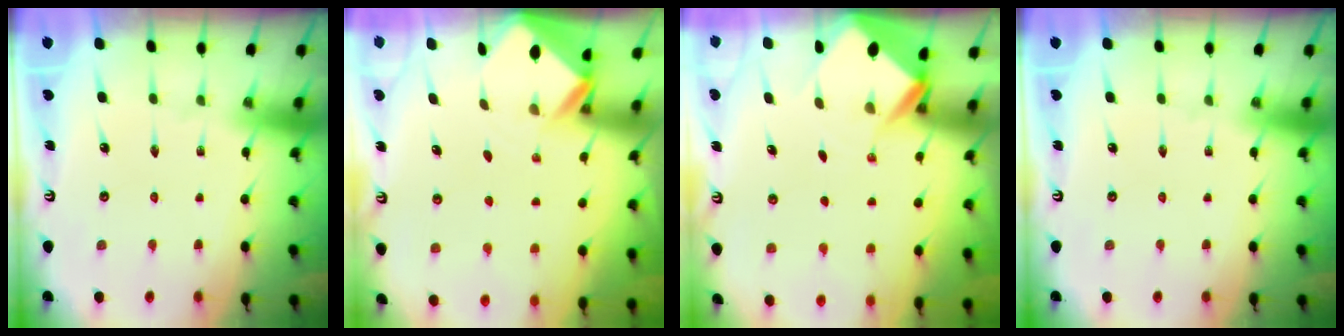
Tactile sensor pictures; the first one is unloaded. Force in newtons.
{"total": 2.7, "press": 2.7, "slide": 0.2}
{"total": 5.0, "press": 5.0, "slide": 0.6}
{"total": 0.0}